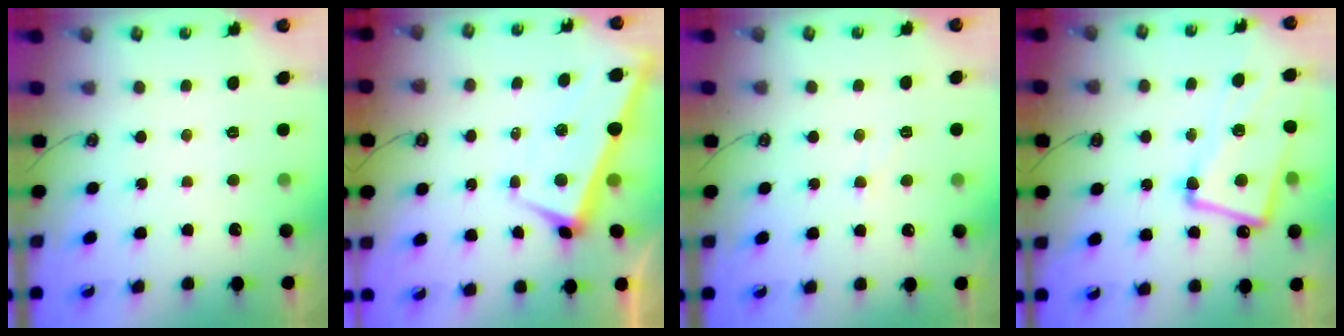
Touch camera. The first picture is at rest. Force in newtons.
{"total": 1.6, "press": 1.4, "slide": 0.8}
{"total": 1.0, "press": 0.9, "slide": 0.4}
{"total": 8.5, "press": 8.4, "slide": 1.6}